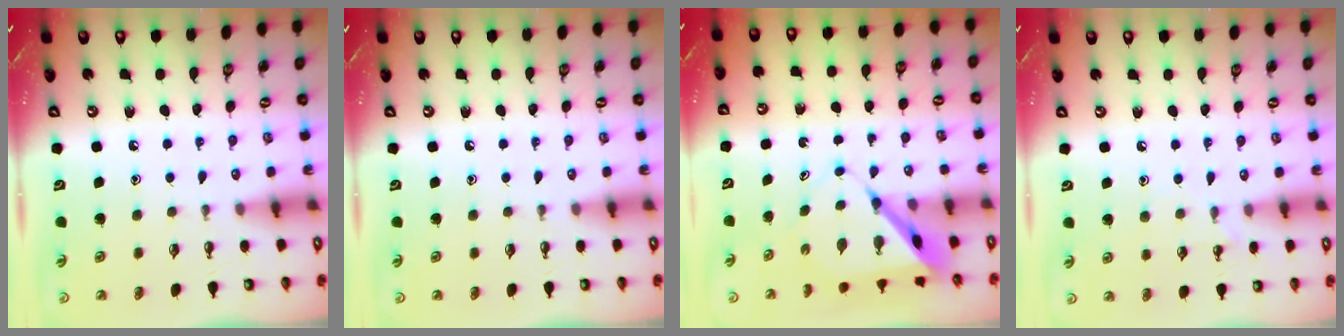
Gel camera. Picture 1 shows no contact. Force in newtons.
{"total": 0.0}
{"total": 7.4, "press": 7.4, "slide": 0.6}
{"total": 5.7, "press": 5.7, "slide": 0.8}